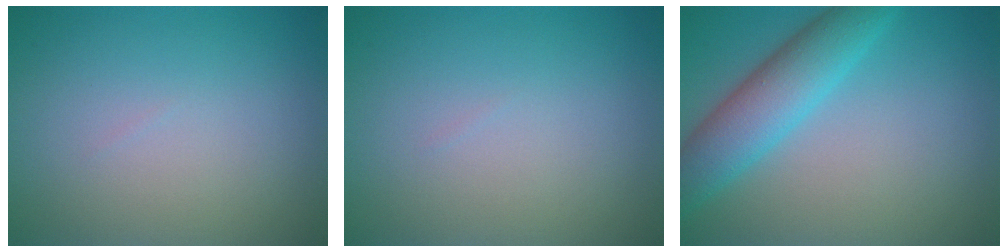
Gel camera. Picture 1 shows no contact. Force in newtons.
{"total": 0.0}
{"total": 5.6, "press": 5.6, "slide": 0.2}